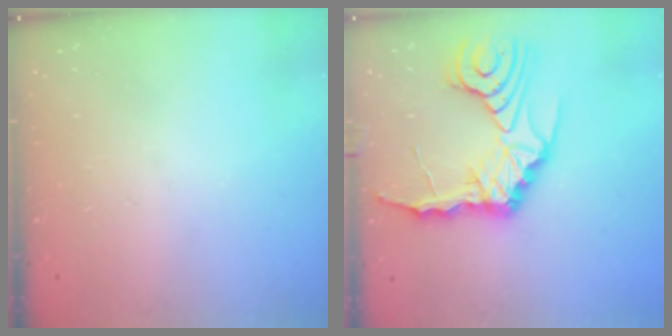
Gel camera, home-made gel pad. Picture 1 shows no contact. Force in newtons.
{"total": 15.1, "press": 15.1, "slide": 0.9}